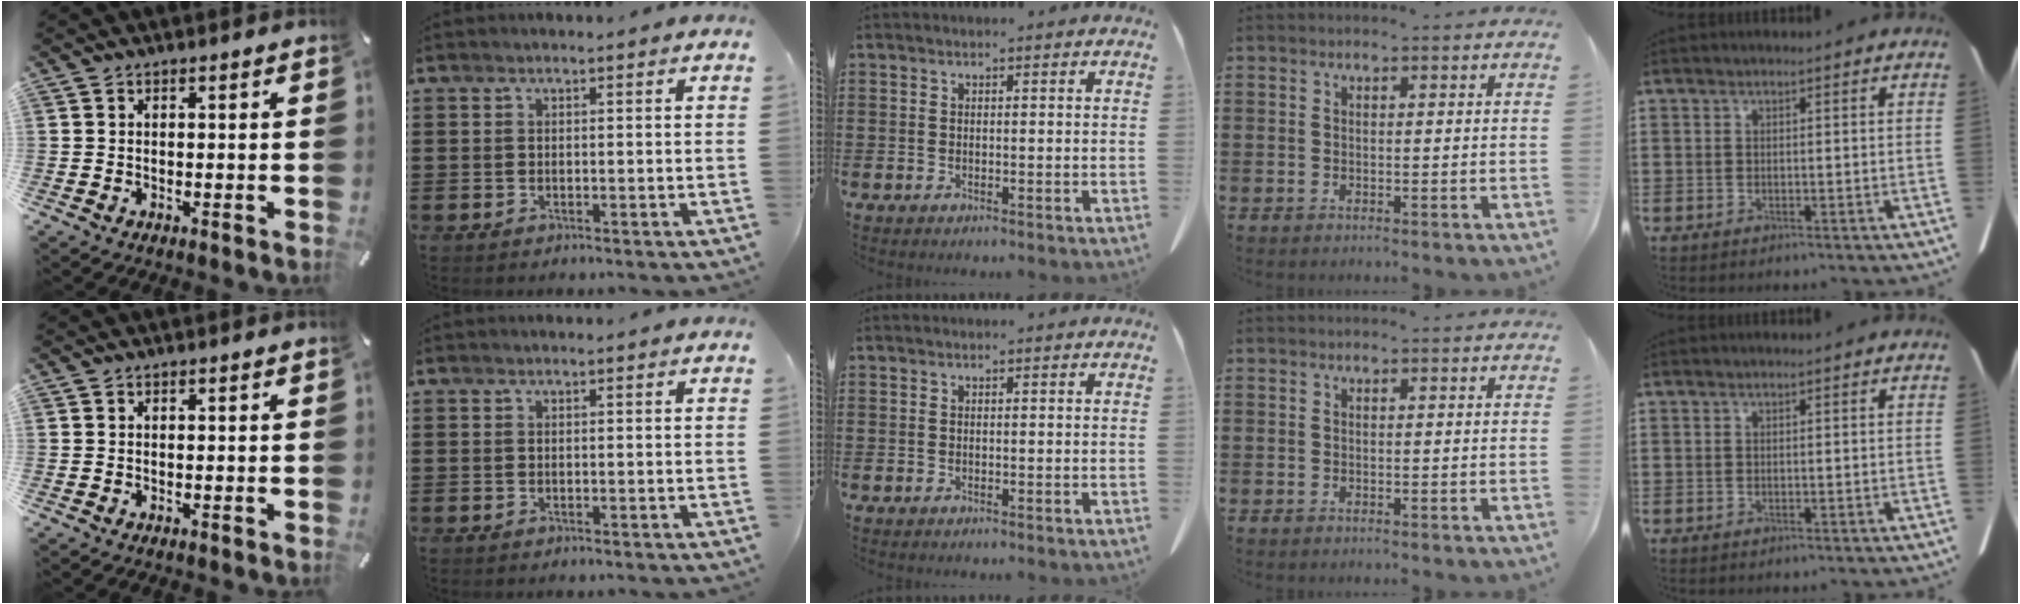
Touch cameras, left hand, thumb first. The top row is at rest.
{}